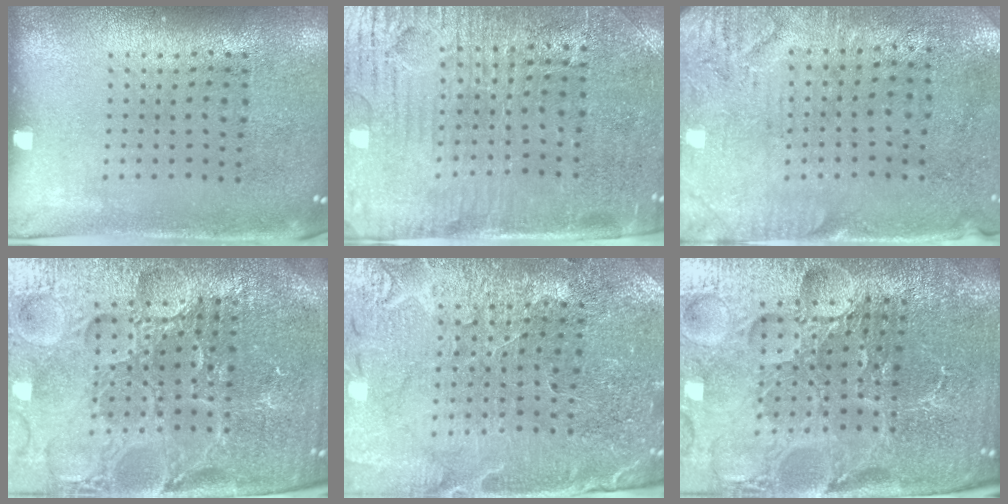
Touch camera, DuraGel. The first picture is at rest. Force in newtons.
{"total": 3.8, "press": 3.5, "slide": 1.4}
{"total": 3.2, "press": 2.6, "slide": 1.8}
{"total": 5.8, "press": 5.3, "slide": 2.4}
{"total": 1.8, "press": 1.8, "slide": 0.2}
{"total": 5.7, "press": 5.3, "slide": 2.2}